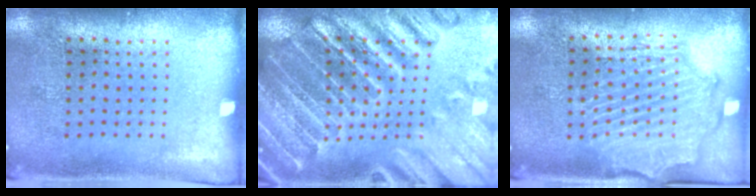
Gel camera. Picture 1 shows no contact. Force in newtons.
{"total": 3.1, "press": 3.1, "slide": 0.4}
{"total": 2.1, "press": 2.0, "slide": 0.6}